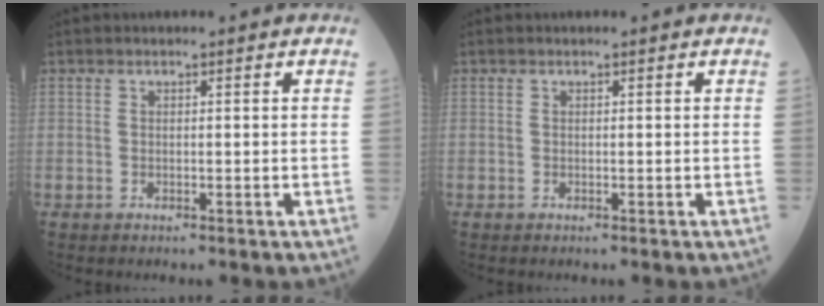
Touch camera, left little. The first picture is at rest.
{"total": 0.0}